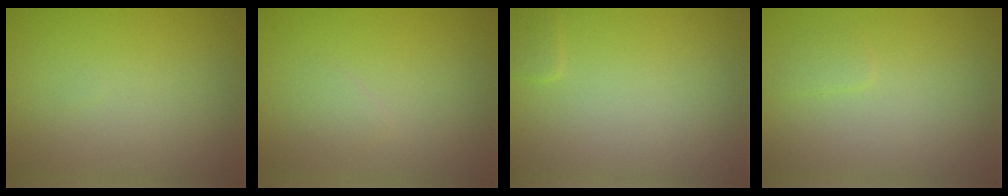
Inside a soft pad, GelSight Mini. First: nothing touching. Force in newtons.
{"total": 0.9, "press": 0.9, "slide": 0.1}
{"total": 0.9, "press": 0.9, "slide": 0.0}
{"total": 0.8, "press": 0.8, "slide": 0.0}